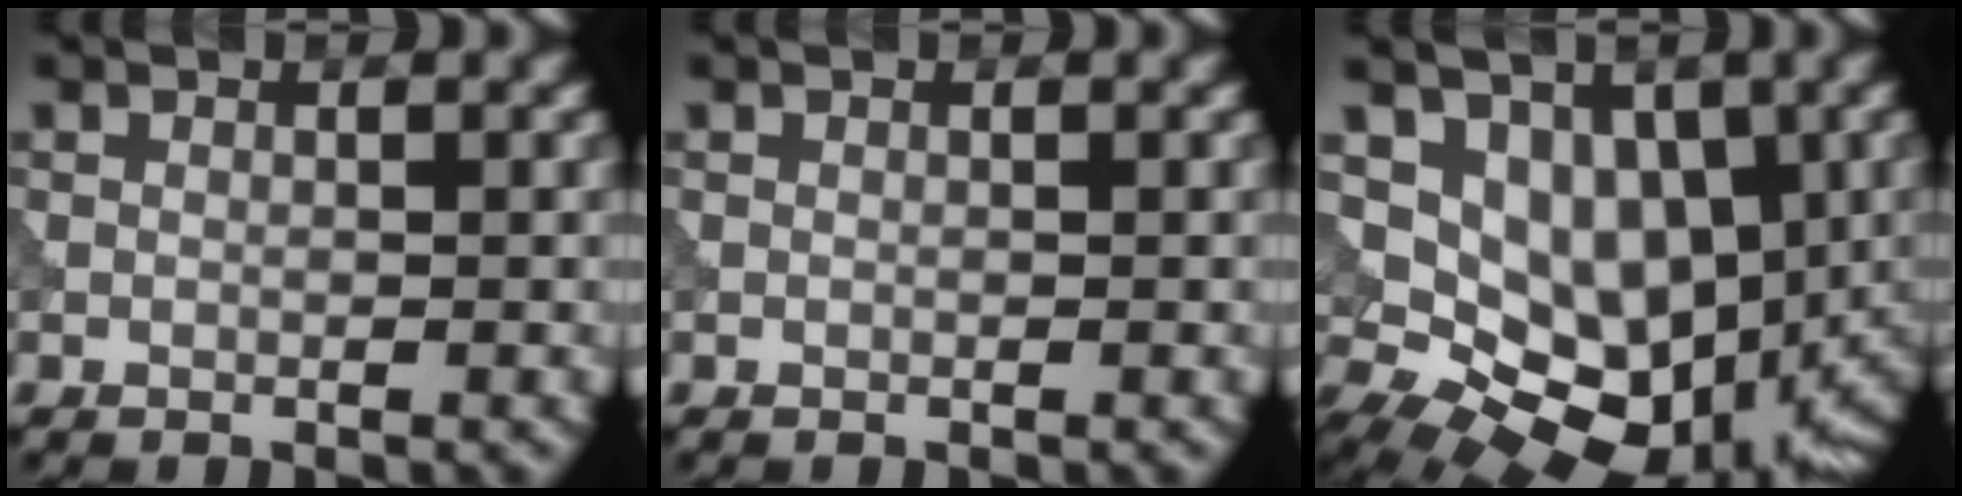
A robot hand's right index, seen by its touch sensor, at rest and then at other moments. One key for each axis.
{"total": 0.0}
{"total": 12.9, "fx": 0.7, "fy": 9.0, "fz": 9.2, "tx": -0.113, "ty": -0.003, "tz": 0.026}